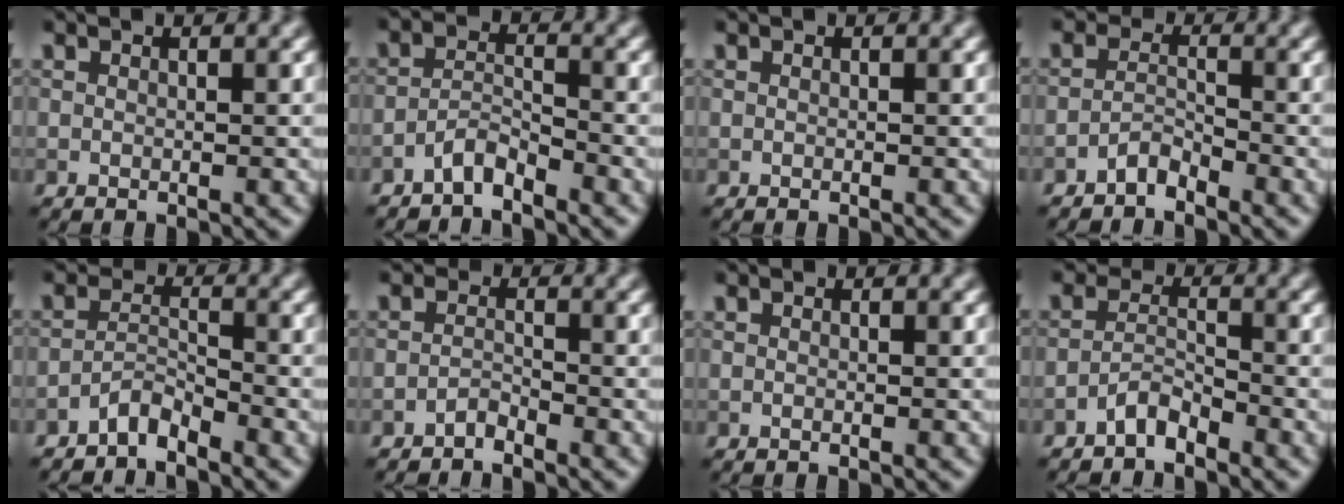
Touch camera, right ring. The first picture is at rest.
{"total": 2.2, "force": [-1.9, 0.5, 0.9], "torque": [-0.018, 0.009, -0.041]}
{"total": 0.0}
{"total": 1.6, "force": [-1.4, 0.6, 0.5], "torque": [-0.008, 0.008, -0.029]}
{"total": 2.0, "force": [-1.8, 0.5, 0.6], "torque": [-0.009, 0.010, -0.038]}
{"total": 1.1, "force": [-1.0, 0.4, 0.3], "torque": [-0.004, 0.004, -0.021]}
{"total": 0.0}
{"total": 1.9, "force": [-1.6, 0.8, 0.7], "torque": [-0.012, 0.009, -0.035]}